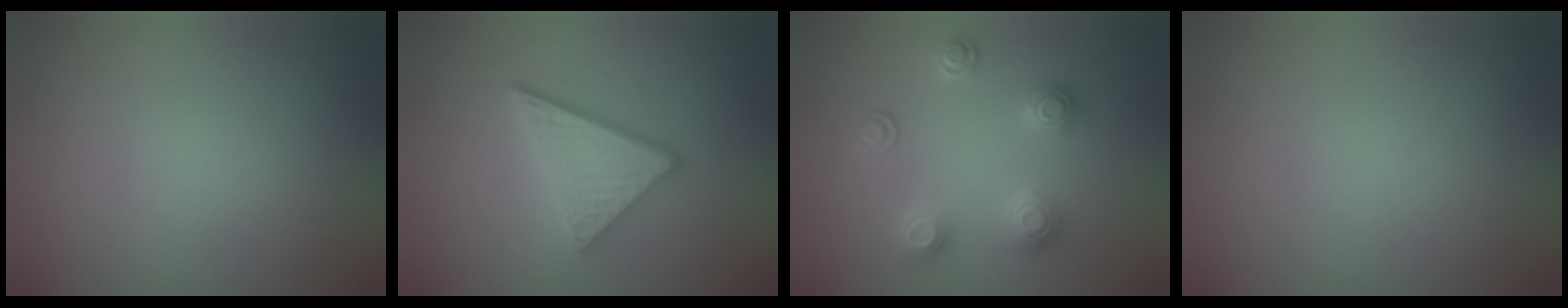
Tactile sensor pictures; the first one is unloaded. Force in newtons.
{"total": 4.6, "press": 3.4, "slide": 3.1}
{"total": 2.9, "press": 2.8, "slide": 0.3}
{"total": 0.0}